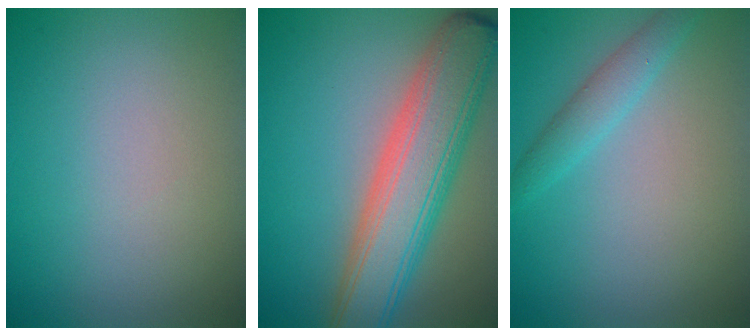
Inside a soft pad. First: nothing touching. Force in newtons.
{"total": 8.7, "press": 8.7, "slide": 0.4}
{"total": 2.3, "press": 2.3, "slide": 0.1}